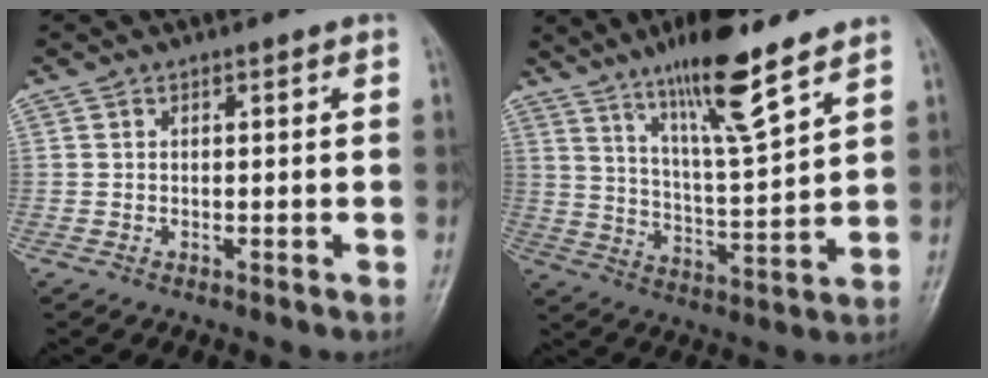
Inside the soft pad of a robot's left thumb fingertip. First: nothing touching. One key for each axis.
{"total": 14.1, "fx": 9.8, "fy": 1.9, "fz": 9.9, "tx": -0.164, "ty": -0.060, "tz": 0.173}